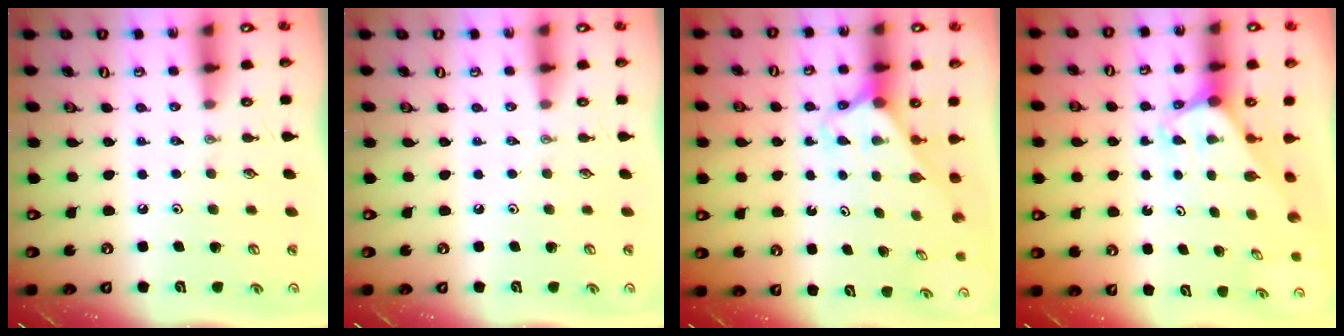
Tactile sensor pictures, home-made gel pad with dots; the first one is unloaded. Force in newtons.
{"total": 0.0}
{"total": 2.6, "press": 2.6, "slide": 0.2}
{"total": 1.9, "press": 1.9, "slide": 0.1}